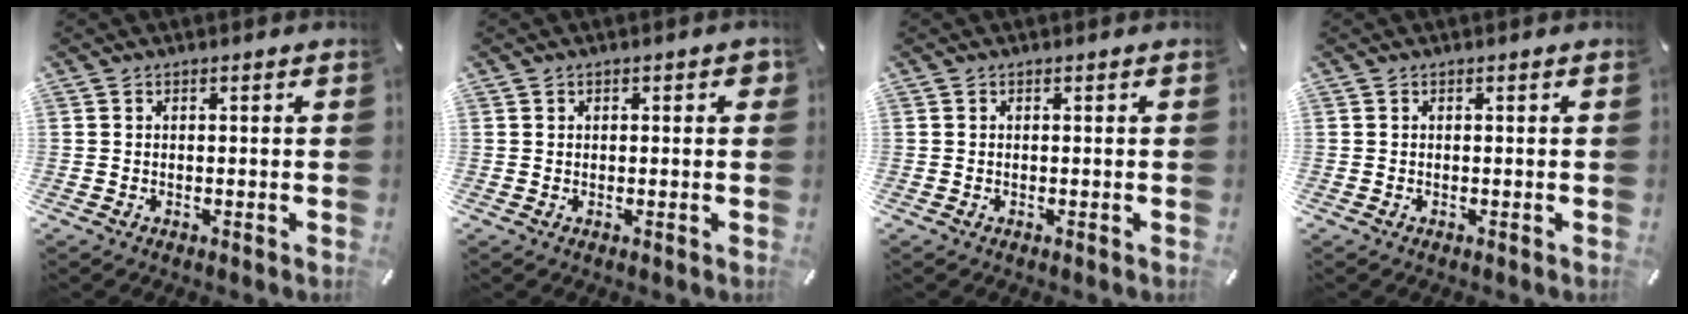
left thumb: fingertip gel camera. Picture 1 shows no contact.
{"total": 1.4, "force": [0.4, 0.9, 0.9], "torque": [-0.010, 0.004, 0.004]}
{"total": 0.0}
{"total": 0.0}